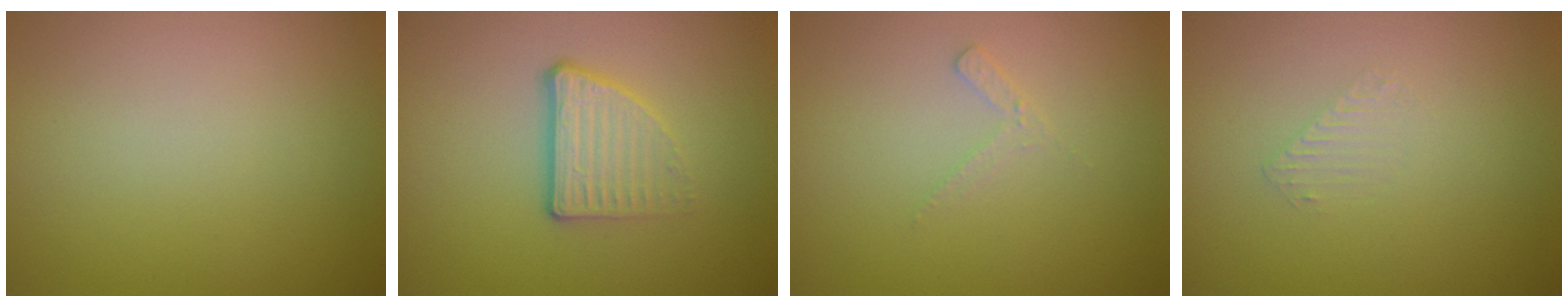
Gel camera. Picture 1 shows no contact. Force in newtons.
{"total": 3.7, "press": 2.4, "slide": 2.8}
{"total": 1.2, "press": 1.1, "slide": 0.3}
{"total": 0.6, "press": 0.4, "slide": 0.5}